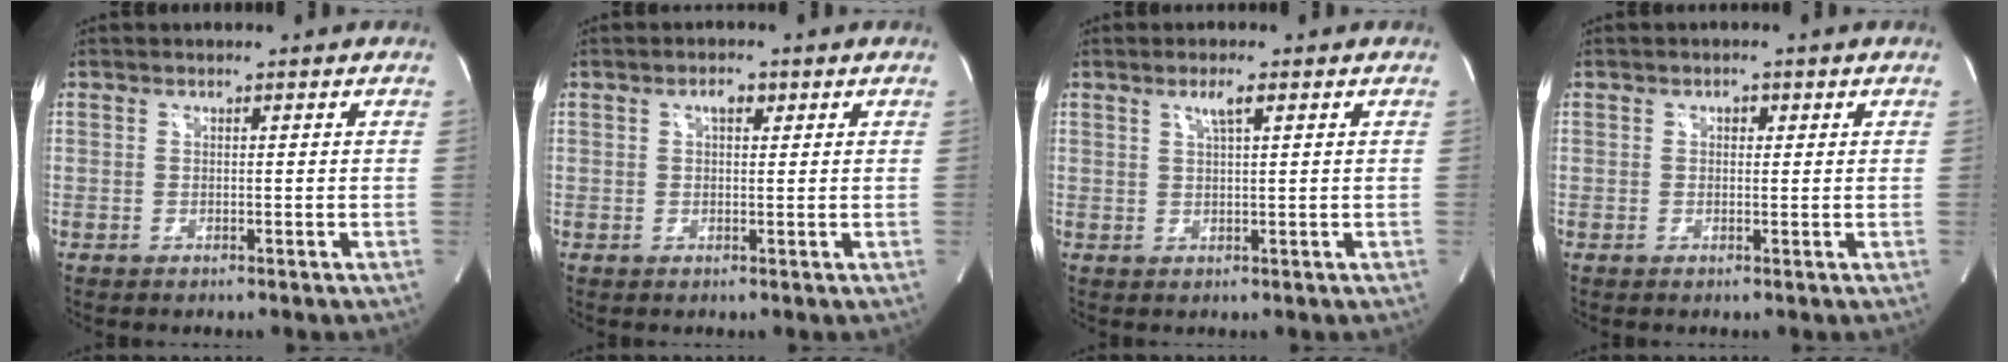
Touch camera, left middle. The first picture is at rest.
{"total": 2.0, "force": [0.9, 0.9, 1.5], "torque": [-0.027, 0.008, 0.014]}
{"total": 2.3, "force": [1.2, 0.1, 2.0], "torque": [-0.040, 0.000, 0.023]}
{"total": 1.2, "force": [0.5, 0.8, 0.7], "torque": [-0.010, 0.004, 0.006]}